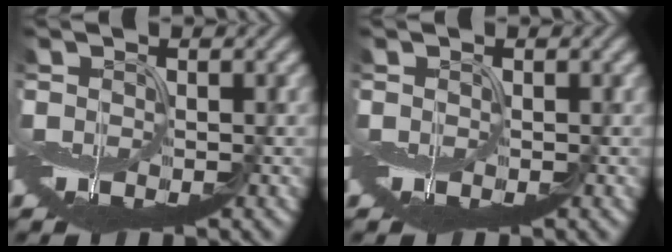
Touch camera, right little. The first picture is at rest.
{"total": 0.0}